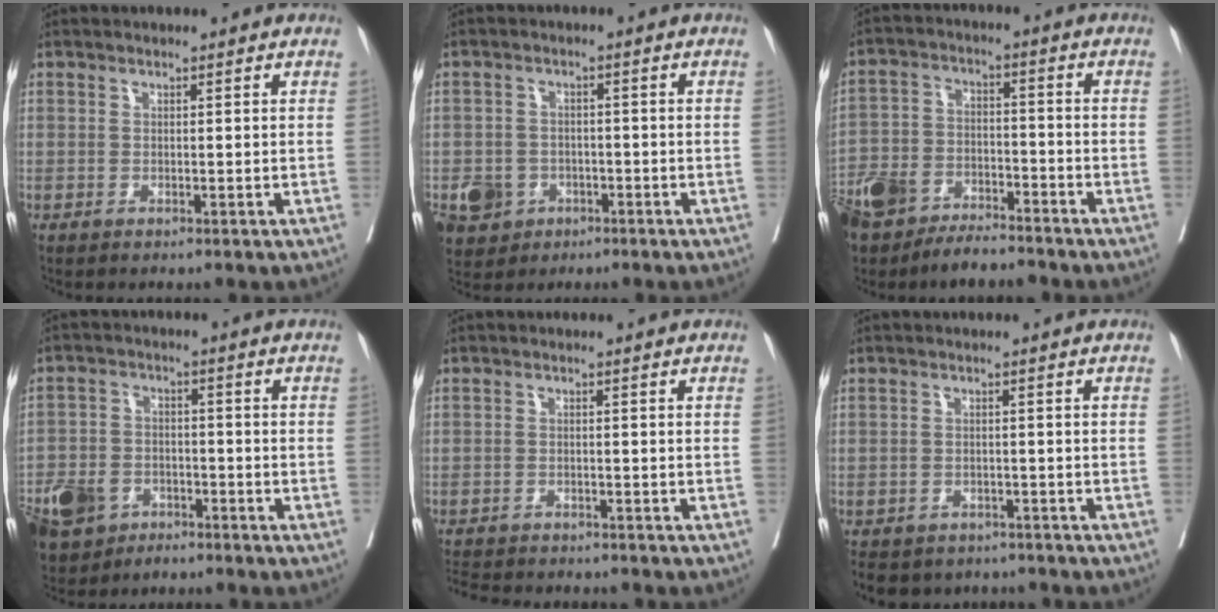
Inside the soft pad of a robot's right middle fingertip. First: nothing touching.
{"total": 5.9, "force": [-2.5, 5.1, 1.4], "torque": [-0.027, 0.006, -0.035]}
{"total": 12.6, "force": [-9.9, 5.6, 5.5], "torque": [-0.112, 0.006, -0.175]}
{"total": 11.0, "force": [-6.6, 7.3, 4.8], "torque": [-0.115, 0.002, -0.113]}
{"total": 8.2, "force": [-7.6, 1.8, 2.6], "torque": [-0.041, -0.008, -0.110]}
{"total": 8.5, "force": [-7.3, 4.1, 1.4], "torque": [-0.018, 0.002, -0.090]}